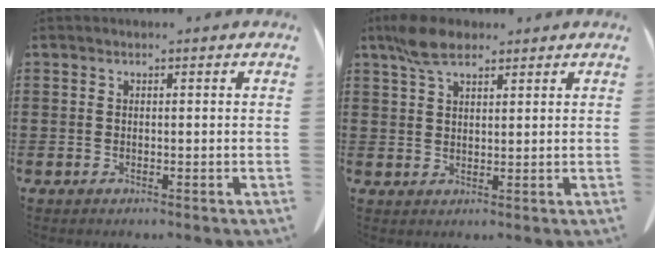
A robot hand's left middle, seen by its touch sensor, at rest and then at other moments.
{"total": 5.3, "force": [3.6, 2.2, 3.2], "torque": [-0.073, 0.006, 0.067]}